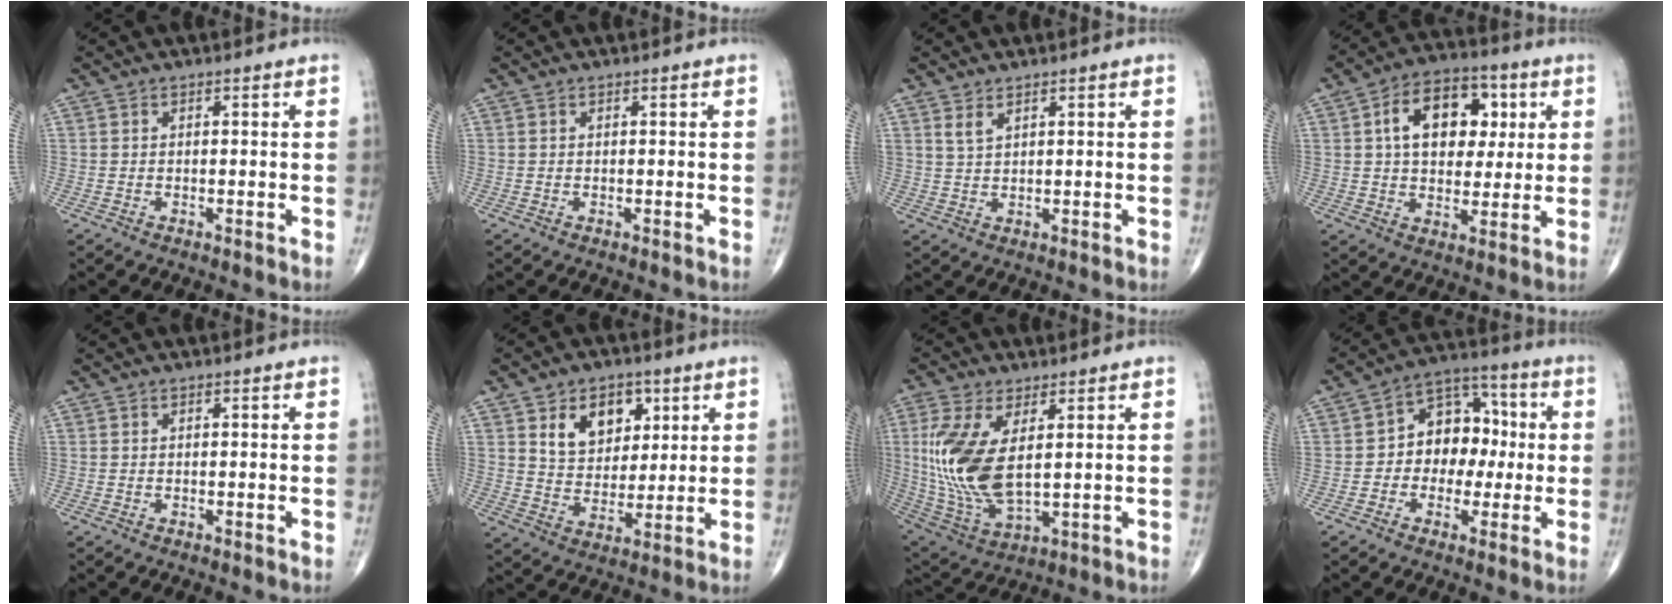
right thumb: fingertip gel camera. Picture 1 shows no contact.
{"total": 0.0}
{"total": 2.2, "force": [1.5, 0.8, 1.3], "torque": [-0.027, -0.006, 0.037]}
{"total": 14.9, "force": [3.7, 9.8, 10.6], "torque": [-0.125, 0.008, 0.055]}
{"total": 0.0}
{"total": 11.1, "force": [4.7, 7.8, 6.3], "torque": [-0.062, -0.025, 0.084]}
{"total": 16.0, "force": [2.4, 7.6, 13.9], "torque": [-0.300, -0.016, 0.062]}
{"total": 11.6, "force": [-0.2, 8.7, 7.7], "torque": [-0.072, 0.039, -0.014]}